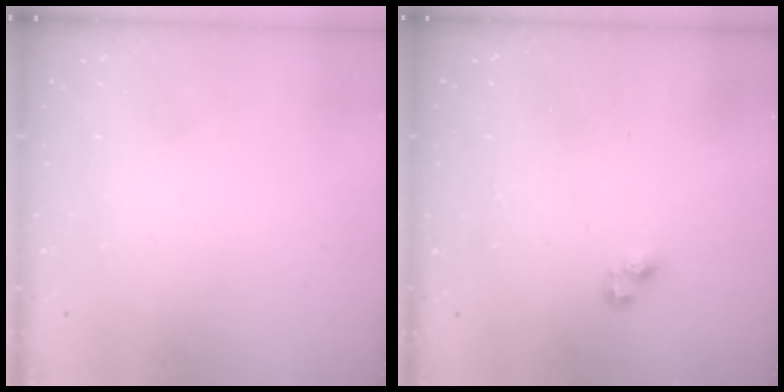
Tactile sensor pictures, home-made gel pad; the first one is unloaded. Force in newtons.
{"total": 3.3, "press": 3.3, "slide": 0.4}